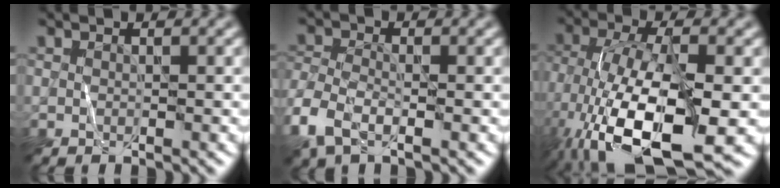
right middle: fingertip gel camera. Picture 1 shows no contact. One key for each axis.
{"total": 4.8, "fx": -2.3, "fy": 2.7, "fz": 3.2, "tx": -0.083, "ty": -0.007, "tz": -0.060}
{"total": 15.4, "fx": -6.2, "fy": 6.0, "fz": 12.8, "tx": -0.253, "ty": -0.022, "tz": -0.110}